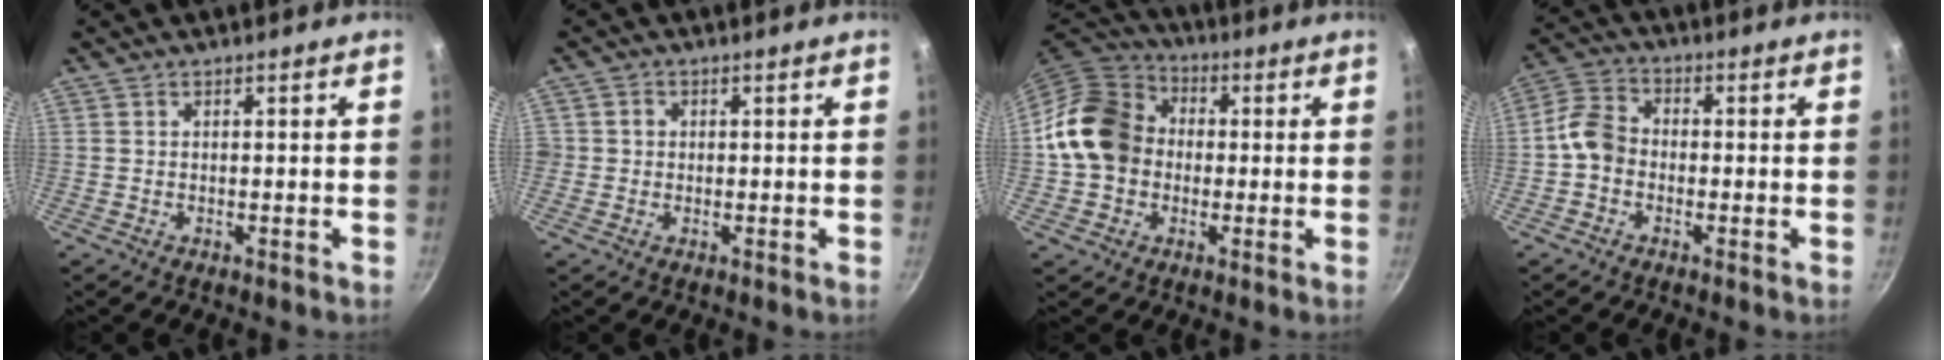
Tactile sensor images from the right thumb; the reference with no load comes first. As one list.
[{"total": 1.9, "force": [0.1, 1.8, 0.5], "torque": [0.001, 0.004, -0.002]}, {"total": 14.6, "force": [0.2, 12.2, 8.0], "torque": [-0.119, 0.032, -0.010]}, {"total": 6.5, "force": [-1.5, 5.1, 3.7], "torque": [-0.061, 0.026, -0.049]}]